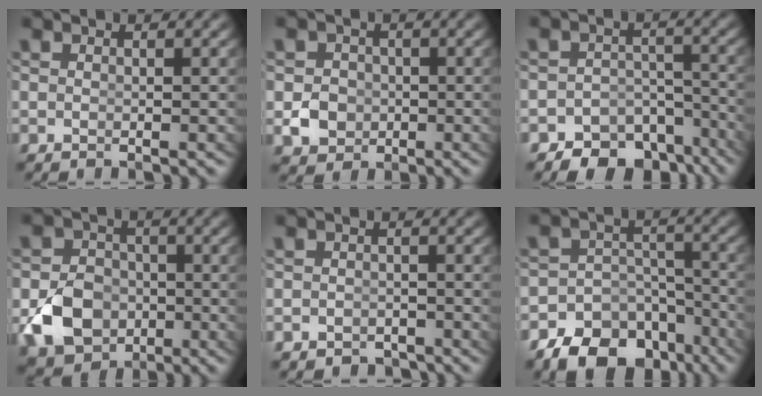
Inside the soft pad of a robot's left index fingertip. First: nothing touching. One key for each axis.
{"total": 2.5, "fx": -0.8, "fy": 2.2, "fz": 0.9, "tx": -0.008, "ty": -0.014, "tz": -0.008}
{"total": 10.0, "fx": -8.2, "fy": 5.2, "fz": 2.5, "tx": -0.009, "ty": -0.021, "tz": -0.128}
{"total": 7.3, "fx": -2.6, "fy": 6.1, "fz": 3.1, "tx": -0.059, "ty": -0.037, "tz": -0.035}
{"total": 2.2, "fx": -2.1, "fy": 0.6, "fz": -0.1, "tx": 0.004, "ty": -0.020, "tz": -0.024}
{"total": 11.9, "fx": -8.4, "fy": 7.3, "fz": 4.1, "tx": -0.058, "ty": -0.032, "tz": -0.129}